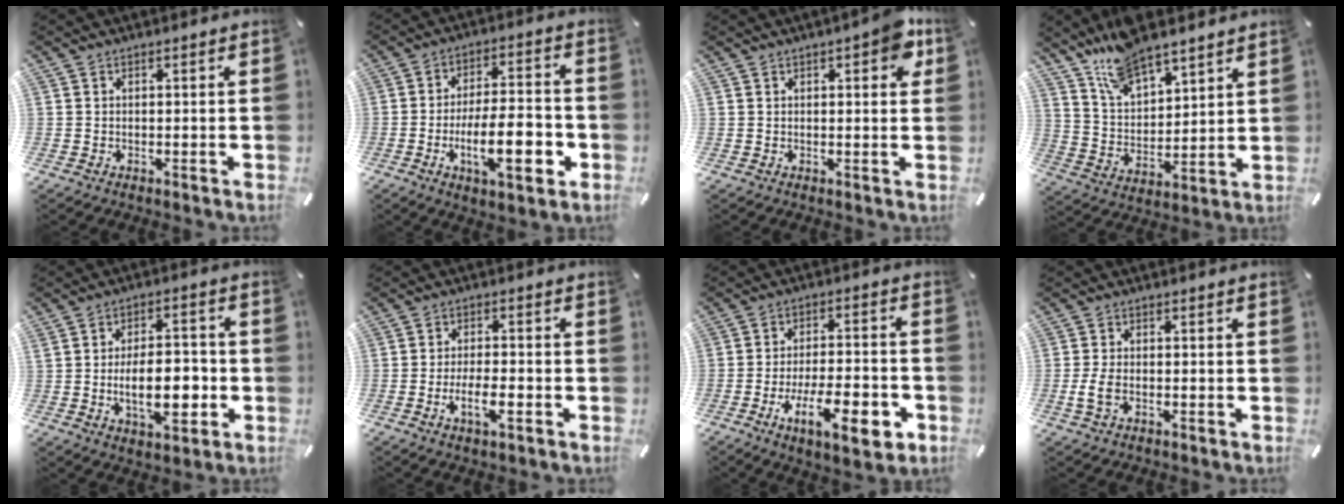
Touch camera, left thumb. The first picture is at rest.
{"total": 16.3, "force": [-4.9, 5.5, 14.6], "torque": [-0.242, 0.001, -0.077]}
{"total": 5.9, "force": [2.3, 2.2, 5.0], "torque": [-0.059, -0.006, 0.033]}
{"total": 10.7, "force": [9.5, 3.6, 3.2], "torque": [-0.079, -0.060, 0.182]}
{"total": 12.7, "force": [-2.2, 6.7, 10.5], "torque": [-0.166, 0.001, -0.040]}
{"total": 6.9, "force": [-2.5, 2.3, 6.0], "torque": [-0.114, 0.002, -0.045]}
{"total": 15.8, "force": [-6.6, 5.3, 13.4], "torque": [-0.213, 0.020, -0.096]}
{"total": 3.3, "force": [-1.1, 1.7, 2.6], "torque": [-0.054, 0.004, -0.020]}